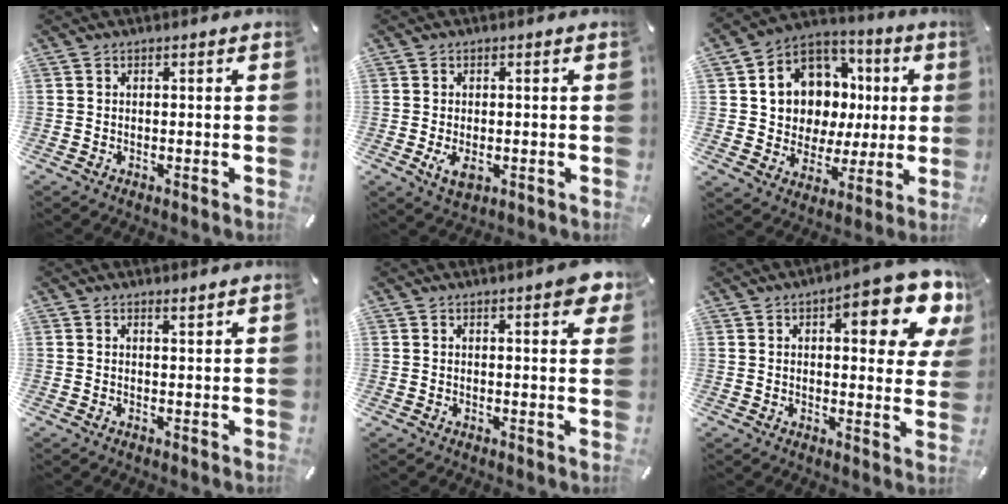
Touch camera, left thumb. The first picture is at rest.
{"total": 3.4, "force": [-0.8, 2.1, 2.5], "torque": [-0.056, -0.008, -0.018]}
{"total": 11.7, "force": [2.3, 10.9, 3.8], "torque": [-0.069, -0.026, 0.058]}
{"total": 1.1, "force": [1.0, 0.1, 0.5], "torque": [-0.010, -0.001, 0.018]}
{"total": 4.1, "force": [2.2, 1.0, 3.3], "torque": [-0.045, -0.009, 0.033]}
{"total": 14.8, "force": [7.1, 5.5, 11.8], "torque": [-0.139, -0.043, 0.110]}